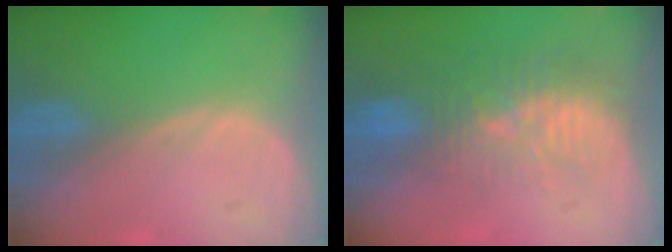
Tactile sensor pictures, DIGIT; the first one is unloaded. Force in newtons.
{"total": 9.3, "press": 8.6, "slide": 3.7}